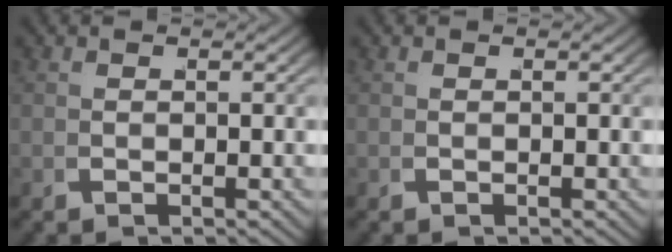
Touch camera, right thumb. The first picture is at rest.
{"total": 0.0}